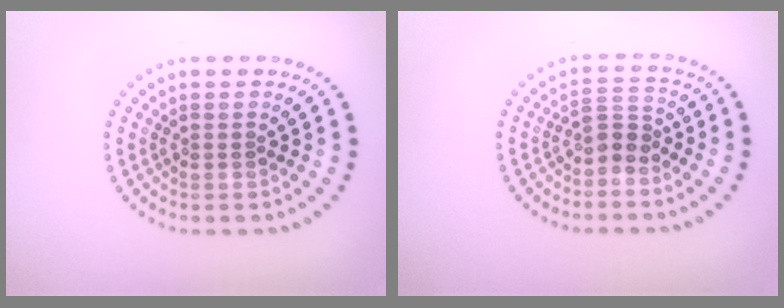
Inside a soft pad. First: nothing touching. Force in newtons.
{"total": 2.3, "press": 1.7, "slide": 1.5}